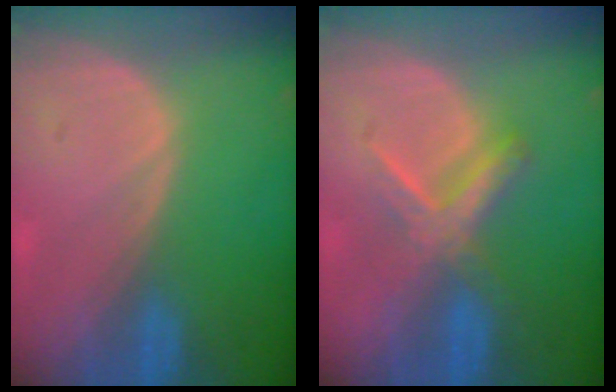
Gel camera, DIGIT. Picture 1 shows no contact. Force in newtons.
{"total": 5.5, "press": 5.4, "slide": 1.0}